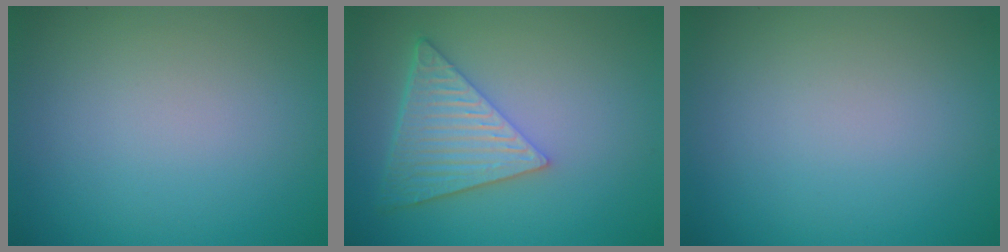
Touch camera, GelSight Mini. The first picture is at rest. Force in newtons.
{"total": 6.1, "press": 4.5, "slide": 4.0}
{"total": 0.0}